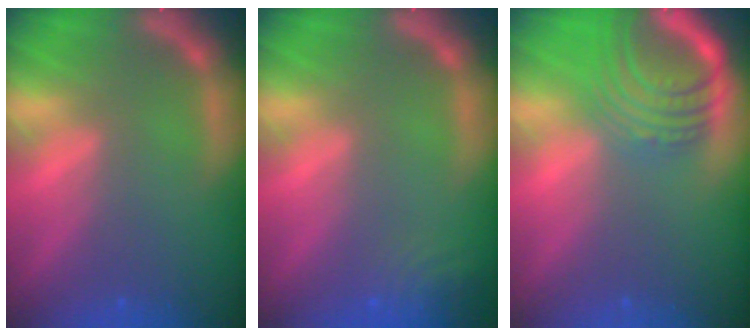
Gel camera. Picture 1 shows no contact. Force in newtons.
{"total": 3.5}
{"total": 8.1}